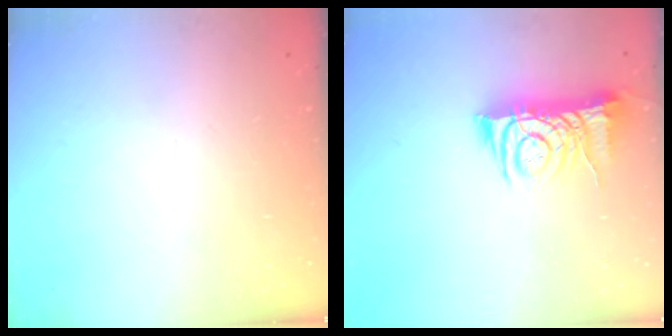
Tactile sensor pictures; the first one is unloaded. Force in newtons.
{"total": 8.8, "press": 8.8, "slide": 0.6}